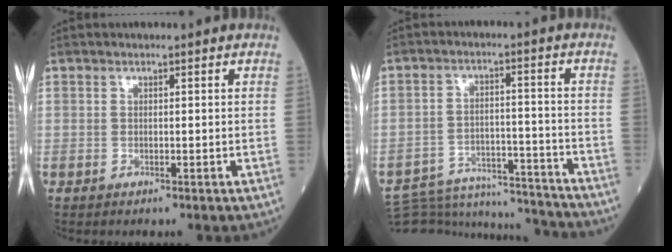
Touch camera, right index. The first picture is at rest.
{"total": 16.5, "force": [-16.2, 2.0, 2.3], "torque": [-0.043, 0.020, -0.227]}